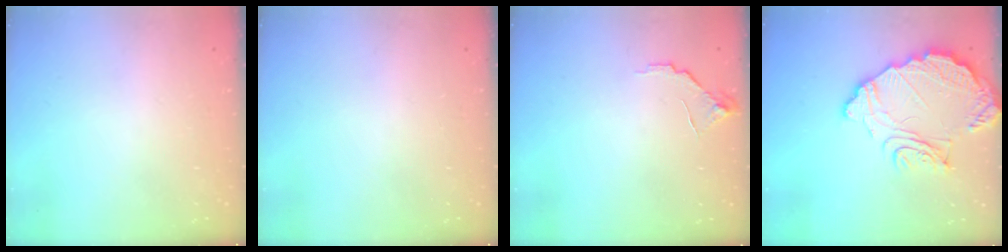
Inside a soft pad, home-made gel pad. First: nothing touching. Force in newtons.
{"total": 0.0}
{"total": 5.7, "press": 5.7, "slide": 0.5}
{"total": 14.3, "press": 14.3, "slide": 1.1}